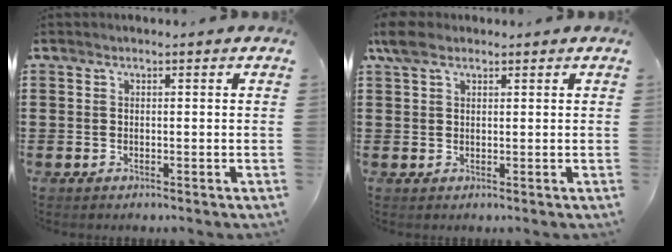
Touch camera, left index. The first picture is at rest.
{"total": 3.7, "force": [2.0, 2.0, 2.4], "torque": [-0.060, 0.007, 0.034]}